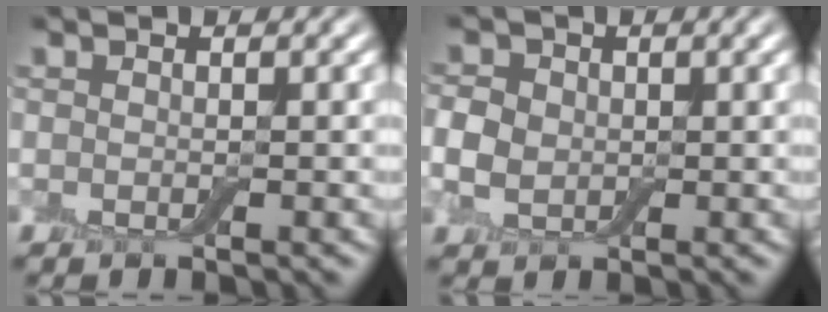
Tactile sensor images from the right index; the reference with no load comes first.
{"total": 3.0, "force": [0.1, 2.5, 1.5], "torque": [-0.036, 0.003, -0.002]}